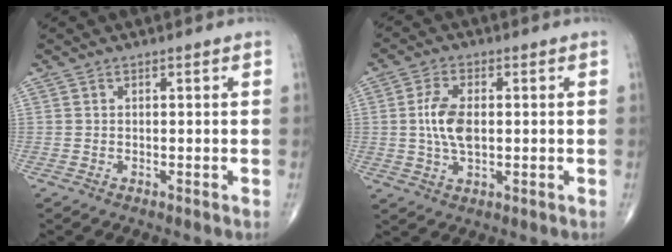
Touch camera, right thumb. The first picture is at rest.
{"total": 7.2, "force": [0.3, 3.7, 6.2], "torque": [-0.126, 0.000, 0.003]}